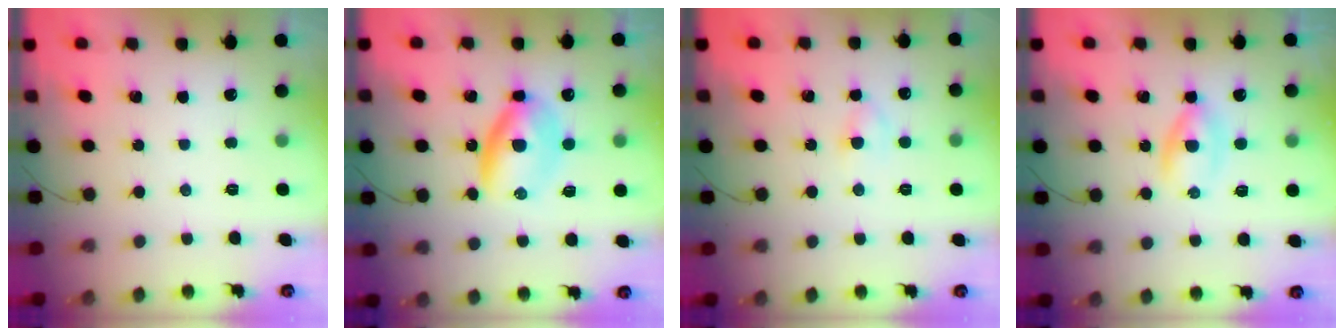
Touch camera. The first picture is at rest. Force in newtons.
{"total": 6.5, "press": 6.5, "slide": 0.3}
{"total": 2.6, "press": 2.4, "slide": 1.0}
{"total": 3.0, "press": 2.8, "slide": 1.2}